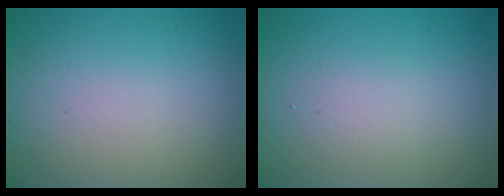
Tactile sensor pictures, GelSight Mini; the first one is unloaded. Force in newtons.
{"total": 1.6, "press": 1.6, "slide": 0.0}